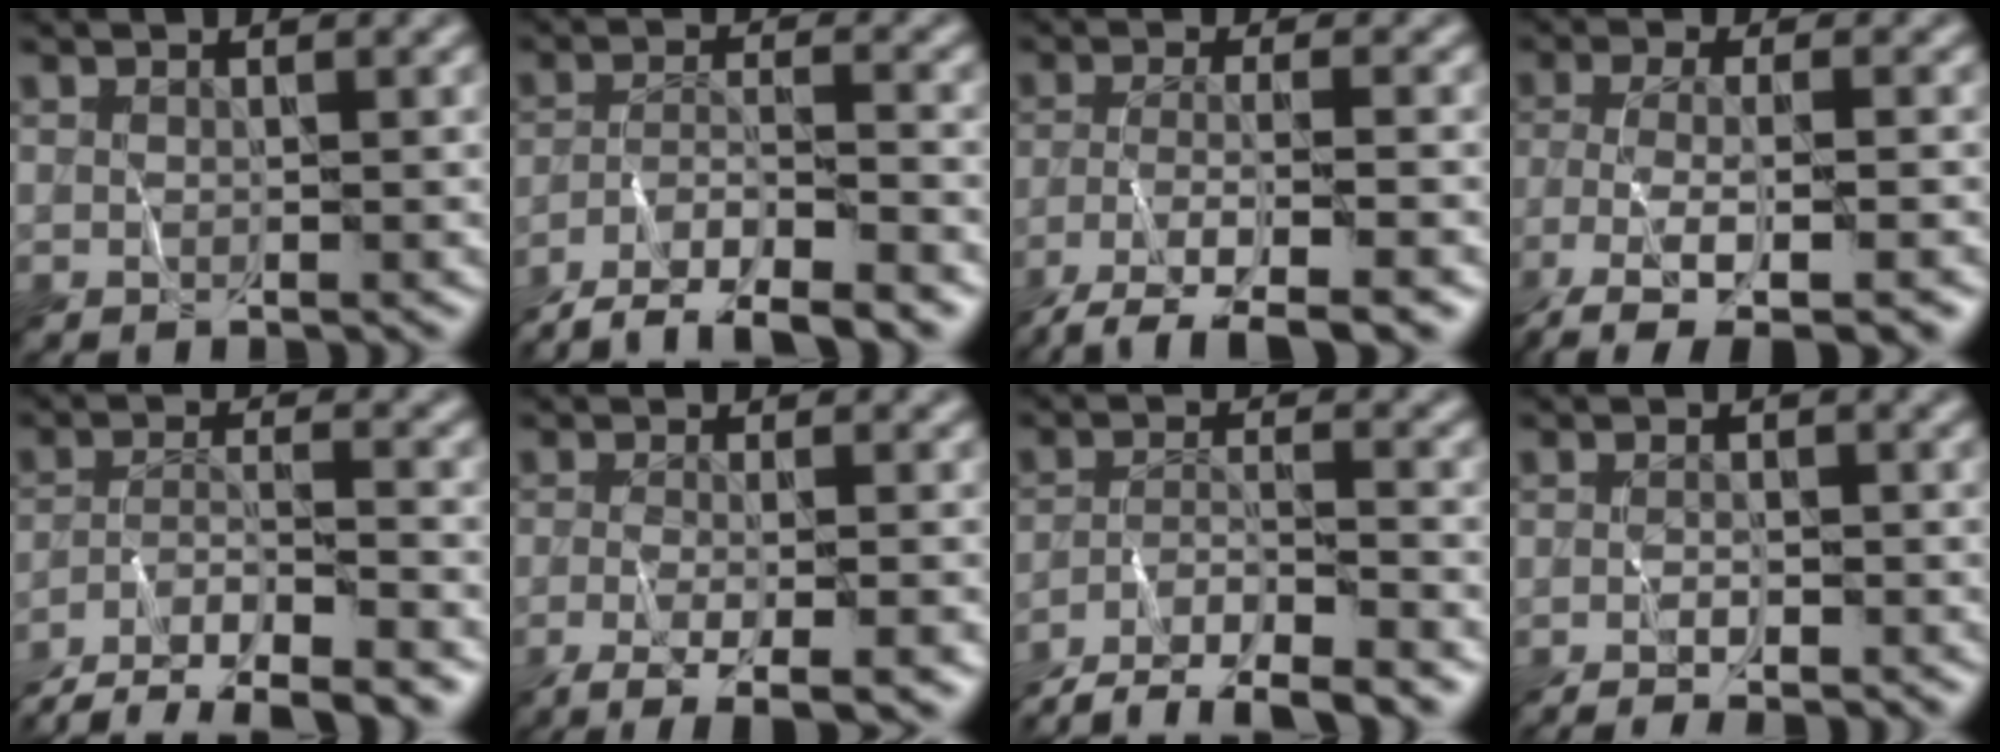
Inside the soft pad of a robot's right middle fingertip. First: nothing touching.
{"total": 8.5, "force": [-7.0, 1.9, 4.4], "torque": [-0.066, -0.013, -0.118]}
{"total": 6.7, "force": [-4.6, 1.2, 4.6], "torque": [-0.074, 0.001, -0.088]}
{"total": 6.9, "force": [-4.4, 1.7, 5.0], "torque": [-0.089, -0.003, -0.085]}
{"total": 8.0, "force": [-6.8, 1.8, 3.8], "torque": [-0.059, -0.015, -0.111]}
{"total": 6.6, "force": [-3.1, 1.7, 5.5], "torque": [-0.078, -0.010, -0.047]}
{"total": 7.7, "force": [-6.7, 1.5, 3.6], "torque": [-0.054, -0.011, -0.112]}
{"total": 2.5, "force": [-1.8, 0.8, 1.6], "torque": [-0.014, 0.002, -0.019]}